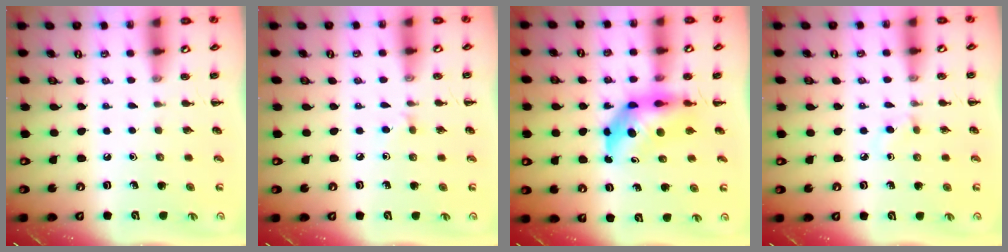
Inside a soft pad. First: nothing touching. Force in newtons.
{"total": 3.8, "press": 3.5, "slide": 1.5}
{"total": 5.4, "press": 5.2, "slide": 1.6}
{"total": 1.5, "press": 1.3, "slide": 0.8}